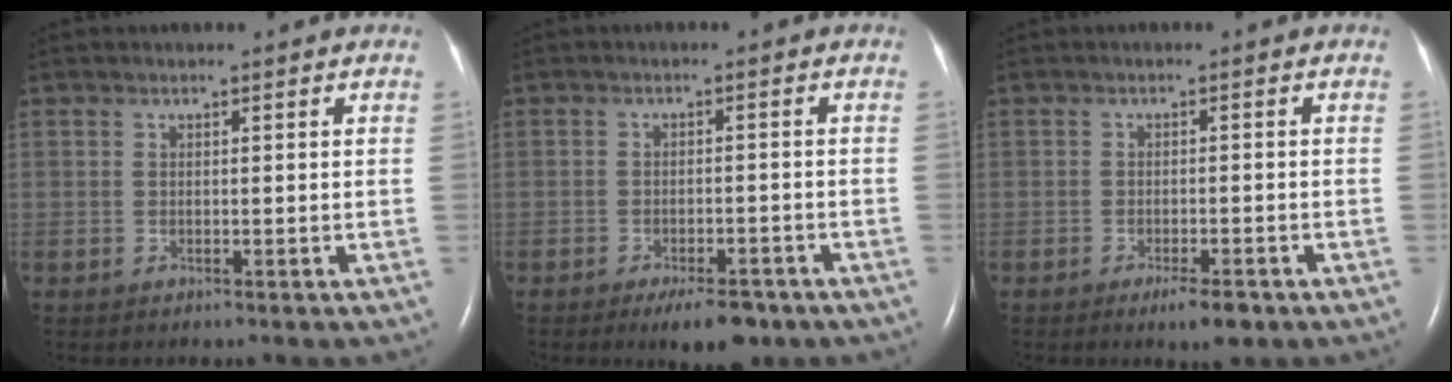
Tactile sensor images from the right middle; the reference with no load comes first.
{"total": 5.5, "force": [-3.9, 1.8, 3.4], "torque": [-0.049, -0.002, -0.054]}
{"total": 3.5, "force": [-2.3, 0.7, 2.6], "torque": [-0.042, -0.004, -0.032]}